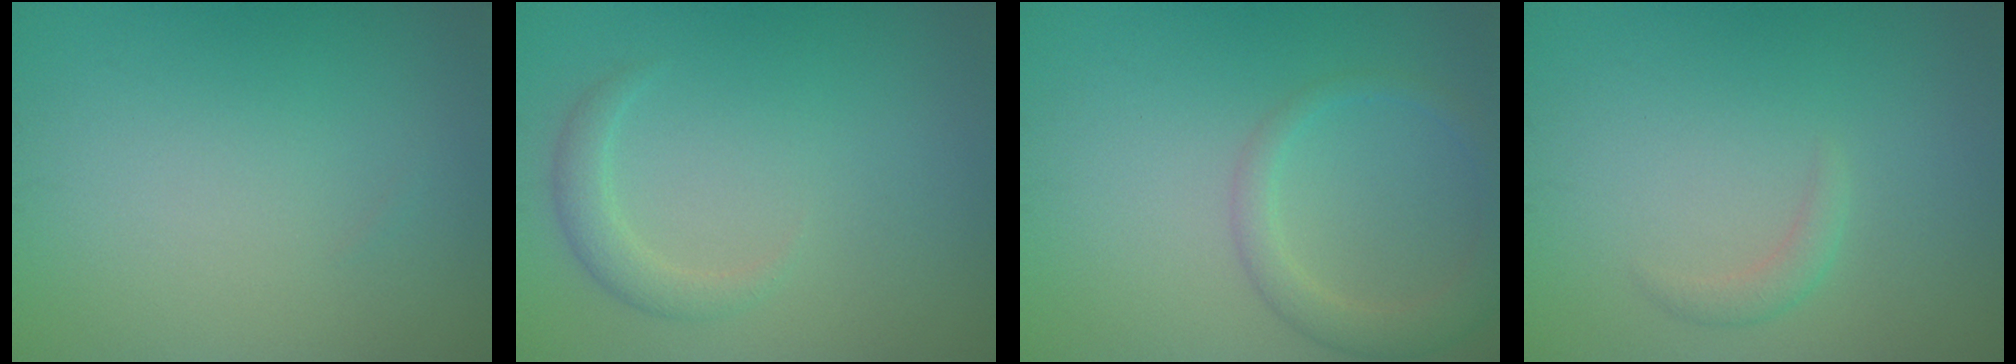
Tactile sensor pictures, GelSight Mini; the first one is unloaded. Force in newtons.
{"total": 1.8, "press": 1.8, "slide": 0.2}
{"total": 2.9, "press": 2.9, "slide": 0.2}
{"total": 1.2, "press": 1.2, "slide": 0.1}